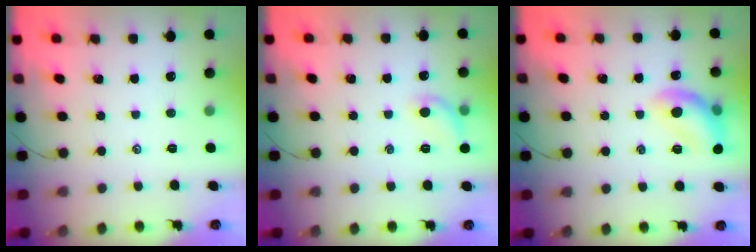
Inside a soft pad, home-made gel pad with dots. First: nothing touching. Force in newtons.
{"total": 7.4, "press": 7.3, "slide": 1.3}
{"total": 13.0, "press": 12.9, "slide": 1.0}